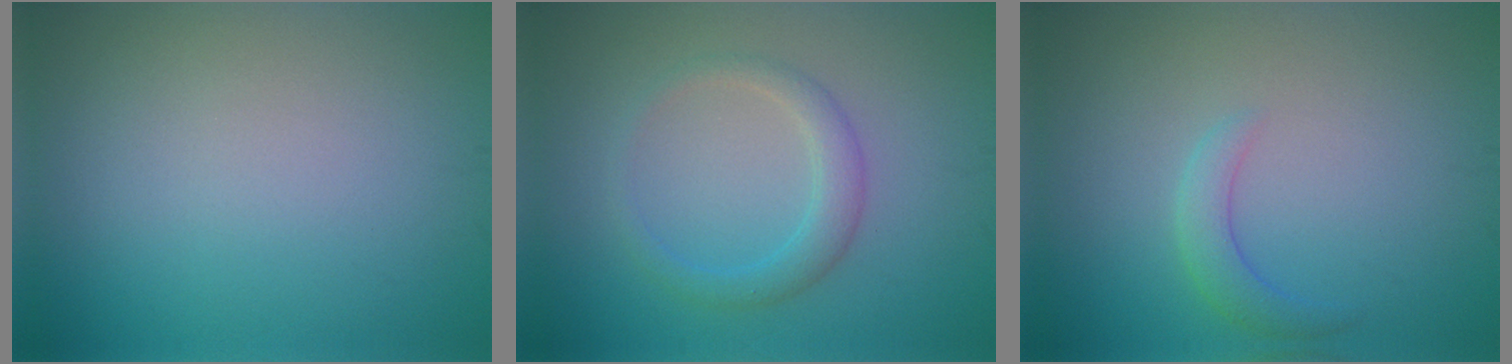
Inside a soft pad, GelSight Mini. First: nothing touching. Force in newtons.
{"total": 2.5, "press": 2.5, "slide": 0.1}
{"total": 2.0, "press": 2.0, "slide": 0.1}